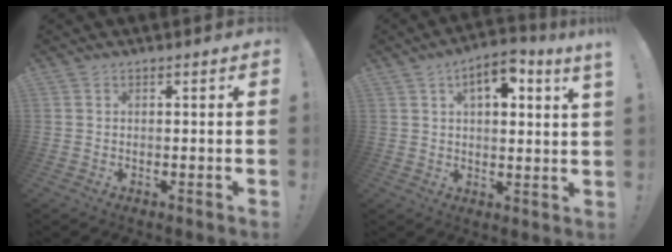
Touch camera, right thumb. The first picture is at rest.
{"total": 7.8, "force": [3.8, 2.0, 6.4], "torque": [-0.090, -0.014, 0.060]}